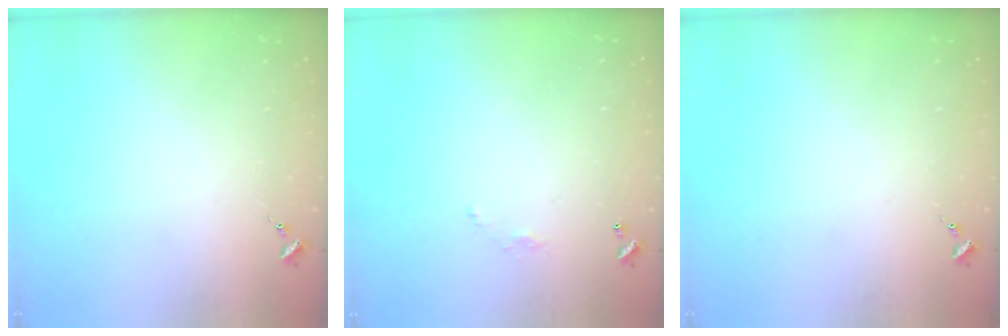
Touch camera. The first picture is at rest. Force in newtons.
{"total": 3.9, "press": 3.9, "slide": 0.1}
{"total": 0.0}